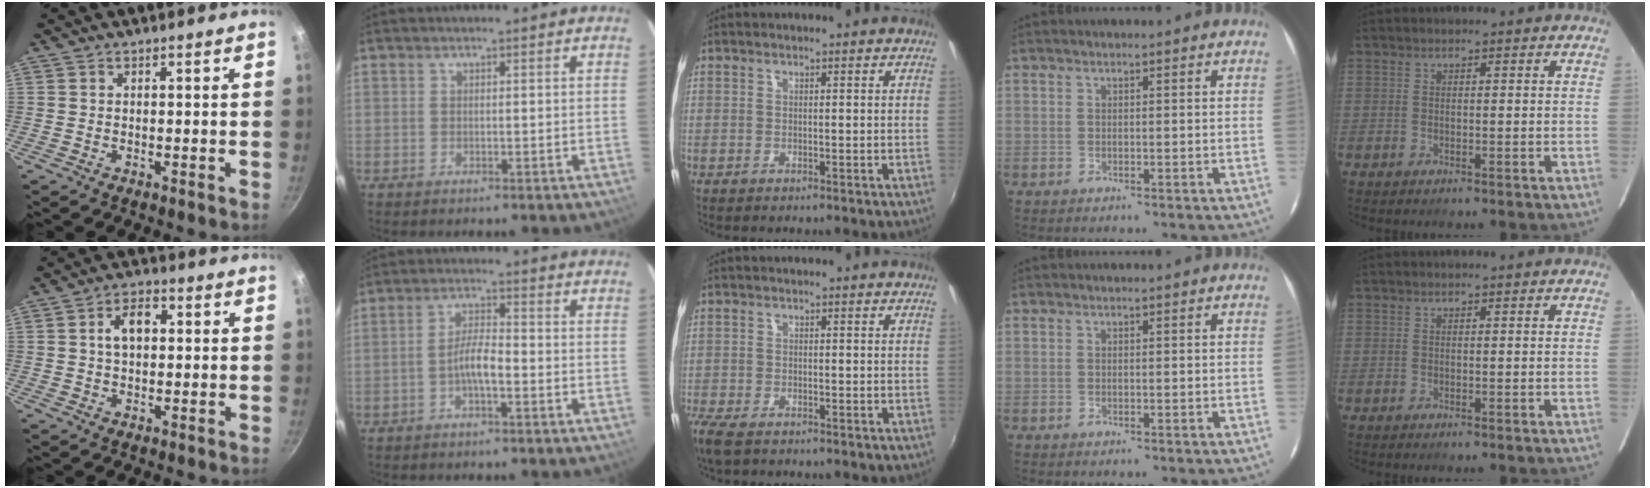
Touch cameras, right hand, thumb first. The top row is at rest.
{"thumb": {"total": 5.8, "force": [0.8, 3.7, 4.4], "torque": [-0.056, 0.016, 0.007]}, "index": {"total": 4.5, "force": [-1.9, 1.0, 4.0], "torque": [-0.081, 0.010, -0.036]}, "middle": {"total": 4.8, "force": [-3.6, 1.7, 2.7], "torque": [-0.070, -0.020, -0.073]}}